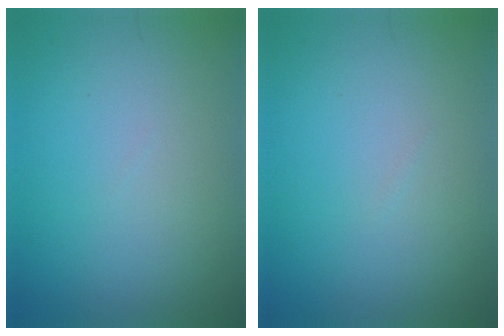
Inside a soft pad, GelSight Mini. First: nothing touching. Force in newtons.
{"total": 0.0}